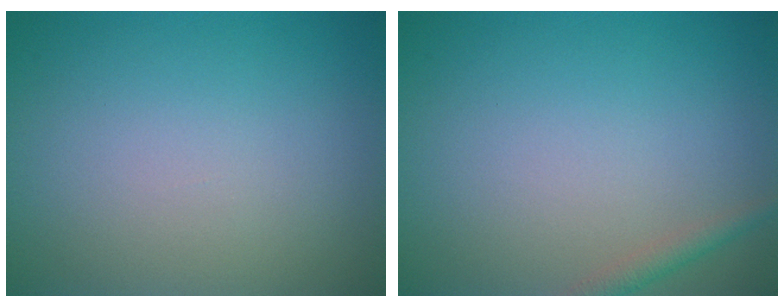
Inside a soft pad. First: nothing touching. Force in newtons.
{"total": 1.4, "press": 1.4, "slide": 0.1}